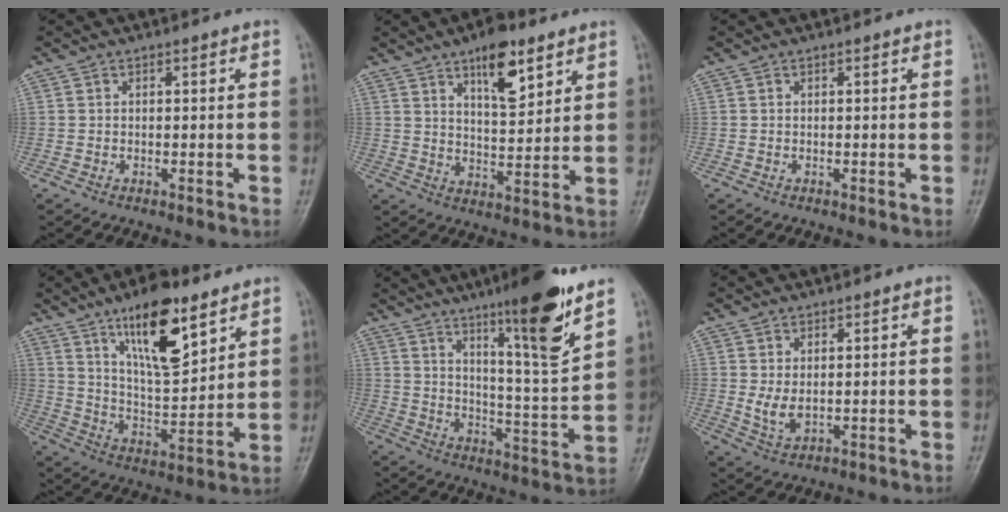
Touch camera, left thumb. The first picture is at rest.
{"total": 10.2, "force": [6.0, 4.0, 7.2], "torque": [-0.092, -0.037, 0.098]}
{"total": 0.0}
{"total": 16.1, "force": [9.5, 5.7, 11.7], "torque": [-0.166, -0.054, 0.166]}
{"total": 16.9, "force": [10.8, 1.6, 12.9], "torque": [-0.183, -0.069, 0.172]}
{"total": 3.7, "force": [0.6, 2.2, 2.9], "torque": [-0.051, -0.010, 0.019]}